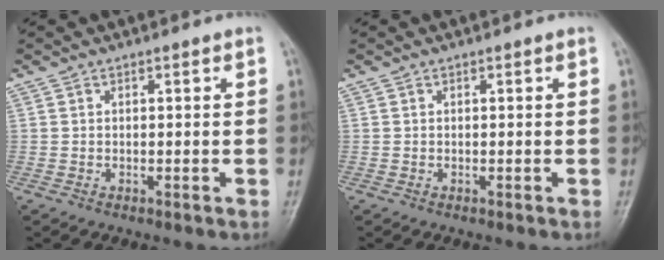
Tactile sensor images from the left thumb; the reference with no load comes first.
{"total": 0.0}